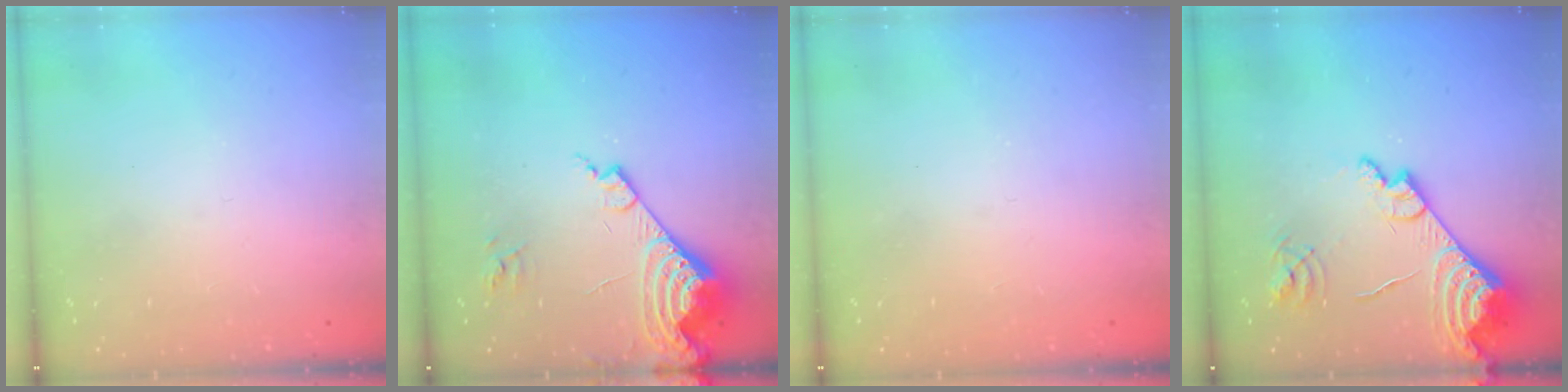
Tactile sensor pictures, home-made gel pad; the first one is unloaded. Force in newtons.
{"total": 14.7, "press": 14.7, "slide": 1.4}
{"total": 1.0, "press": 0.9, "slide": 0.4}
{"total": 17.6, "press": 17.5, "slide": 1.8}